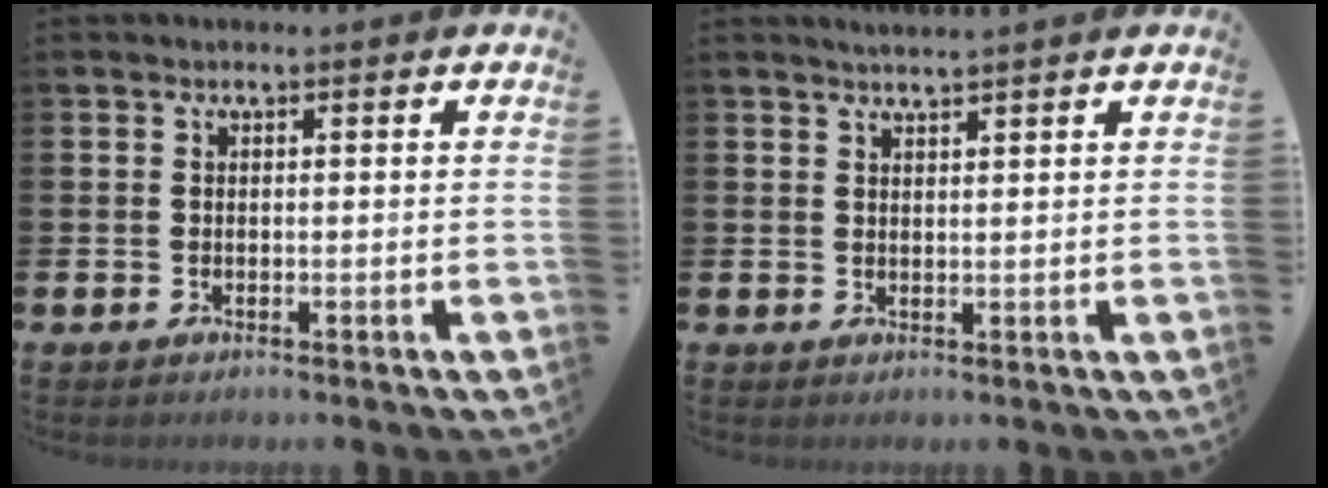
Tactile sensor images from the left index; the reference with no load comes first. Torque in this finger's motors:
{"motor_torque": [-0.02, -0.26, -0.01, 0.00]}